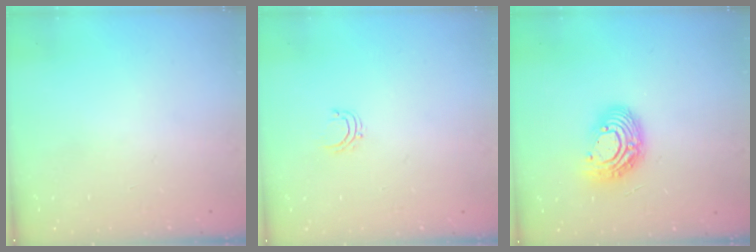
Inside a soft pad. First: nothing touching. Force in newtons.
{"total": 4.4, "press": 4.4, "slide": 0.3}
{"total": 12.3, "press": 12.3, "slide": 1.0}